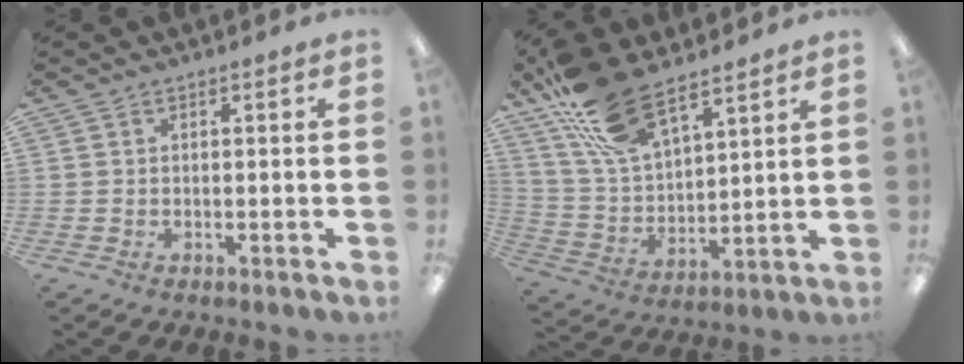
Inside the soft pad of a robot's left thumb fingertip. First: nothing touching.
{"total": 17.6, "force": [12.5, 7.8, 9.6], "torque": [-0.211, -0.054, 0.231]}